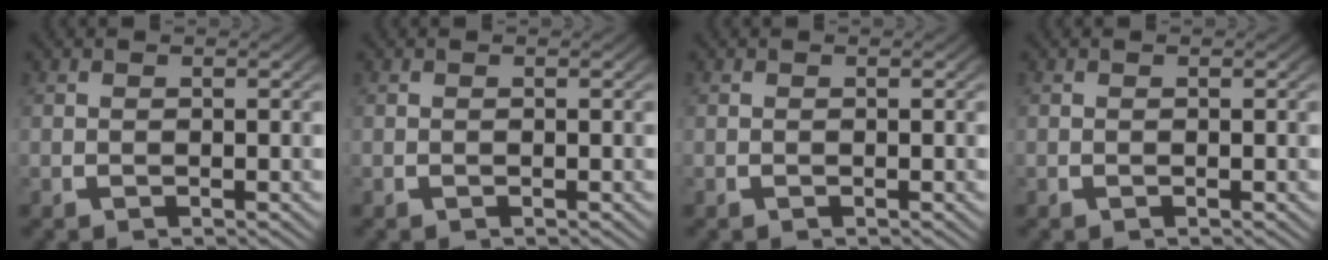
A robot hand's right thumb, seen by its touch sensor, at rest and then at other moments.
{"total": 0.0}
{"total": 0.0}
{"total": 0.0}